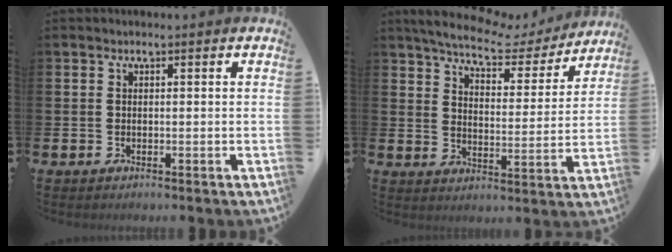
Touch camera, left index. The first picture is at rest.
{"total": 7.0, "force": [6.0, 1.9, 3.0], "torque": [-0.066, -0.040, 0.095]}